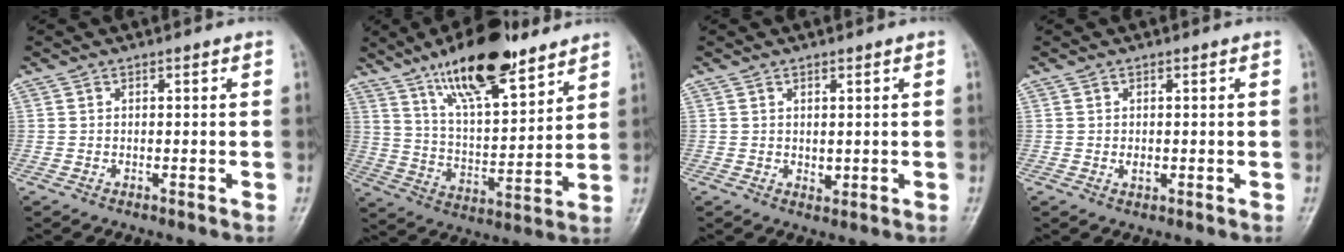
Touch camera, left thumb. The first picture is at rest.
{"total": 18.3, "force": [12.6, 5.9, 11.9], "torque": [-0.169, -0.066, 0.221]}
{"total": 1.6, "force": [0.5, 1.0, 1.1], "torque": [-0.015, -0.007, 0.013]}
{"total": 1.4, "force": [0.0, 1.0, 1.0], "torque": [-0.012, -0.001, 0.002]}